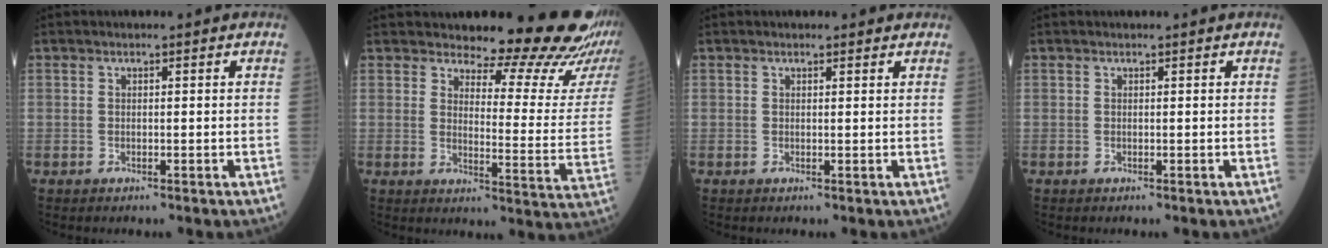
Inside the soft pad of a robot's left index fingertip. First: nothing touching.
{"total": 17.5, "force": [16.0, 1.3, 7.0], "torque": [-0.084, -0.109, 0.175]}
{"total": 1.1, "force": [0.9, 0.4, 0.5], "torque": [-0.011, 0.005, 0.010]}
{"total": 0.0}